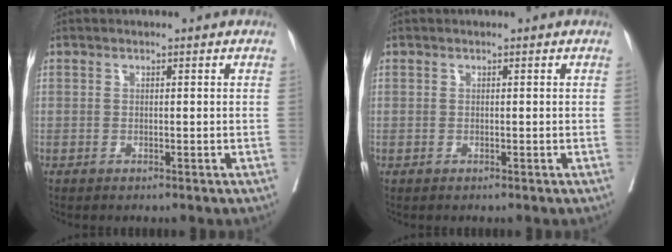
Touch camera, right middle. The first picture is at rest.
{"total": 0.0}